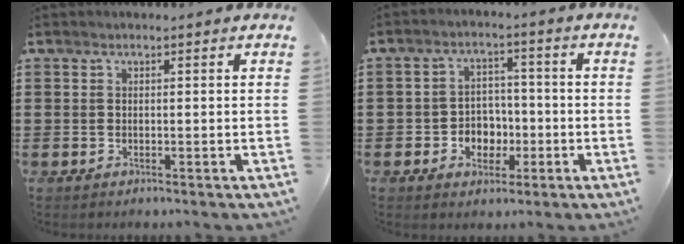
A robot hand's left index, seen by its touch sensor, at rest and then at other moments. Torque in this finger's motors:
{"motor_torque": [0.88, 0.86, 0.23, 0.03]}